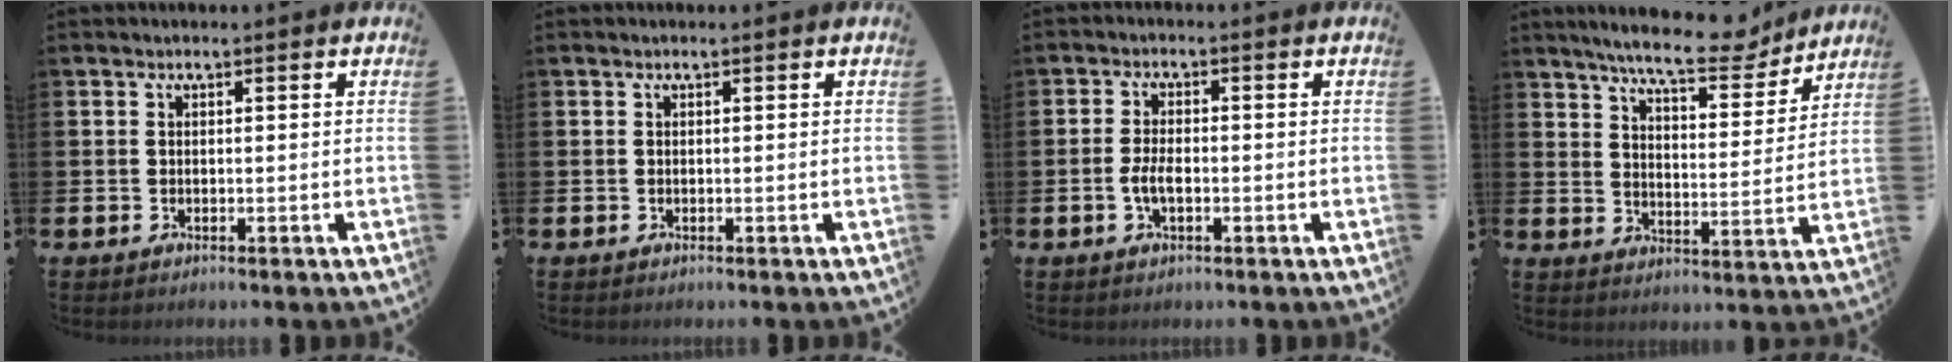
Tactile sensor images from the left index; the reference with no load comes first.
{"total": 0.0}
{"total": 2.9, "force": [-0.7, 1.3, 2.5], "torque": [-0.046, 0.003, -0.013]}
{"total": 9.1, "force": [8.4, 1.5, 3.4], "torque": [-0.073, -0.047, 0.145]}